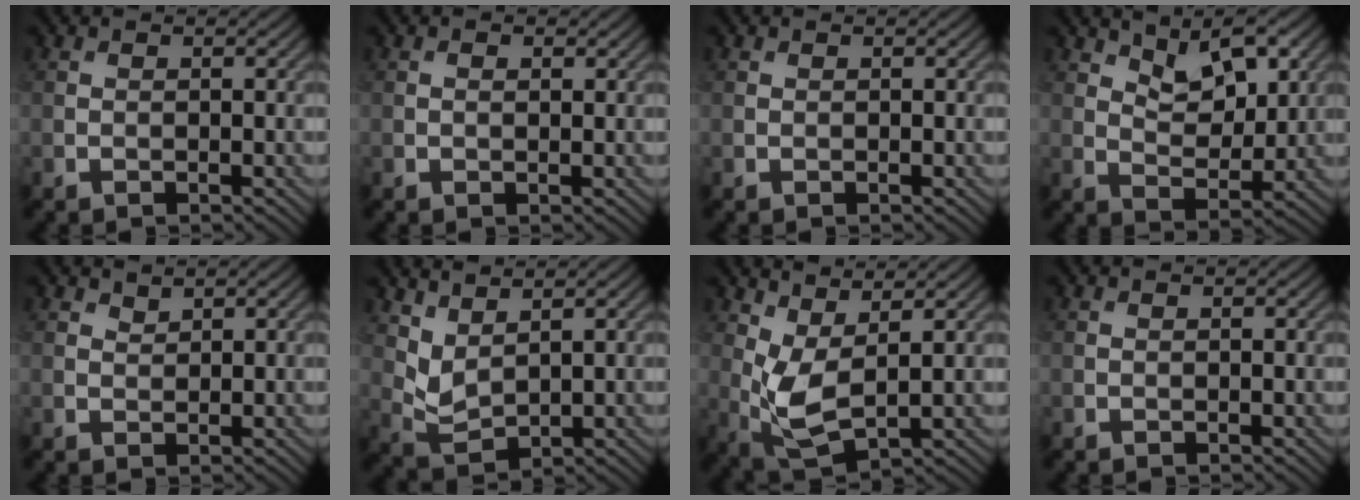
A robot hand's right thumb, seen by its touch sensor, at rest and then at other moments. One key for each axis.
{"total": 0.9, "fx": 0.2, "fy": 0.5, "fz": 0.7, "tx": -0.011, "ty": -0.001, "tz": 0.004}
{"total": 0.0}
{"total": 6.9, "fx": 4.1, "fy": 3.3, "fz": 4.6, "tx": -0.078, "ty": -0.010, "tz": 0.073}
{"total": 1.0, "fx": 0.9, "fy": 0.4, "fz": 0.3, "tx": -0.009, "ty": -0.002, "tz": 0.021}
{"total": 3.8, "fx": 2.5, "fy": 1.7, "fz": 2.3, "tx": -0.065, "ty": -0.007, "tz": 0.059}
{"total": 6.2, "fx": 1.8, "fy": 2.6, "fz": 5.3, "tx": -0.135, "ty": -0.001, "tz": 0.036}
{"total": 0.0}